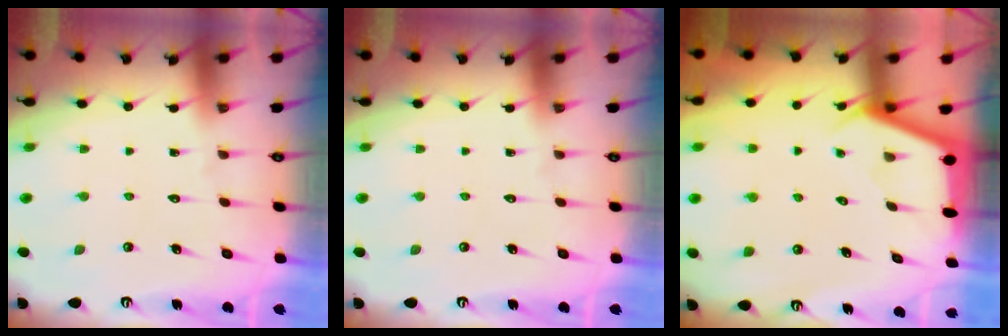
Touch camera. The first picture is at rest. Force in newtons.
{"total": 0.0}
{"total": 2.9, "press": 2.9, "slide": 0.3}